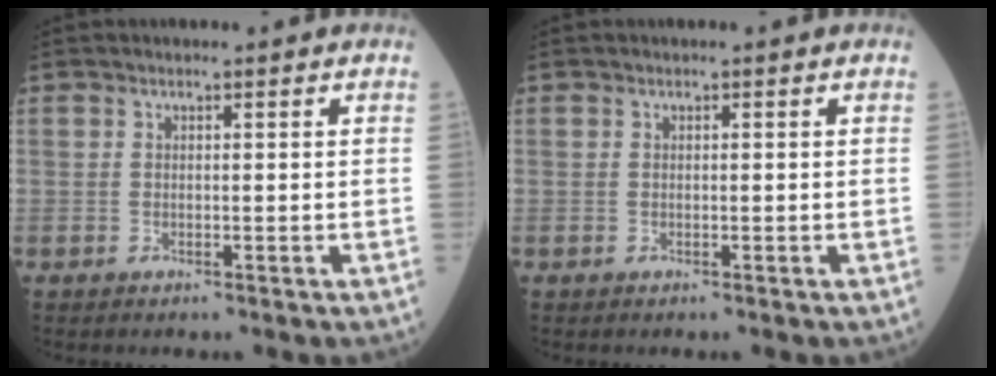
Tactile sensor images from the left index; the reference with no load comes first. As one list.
[{"total": 0.0}]